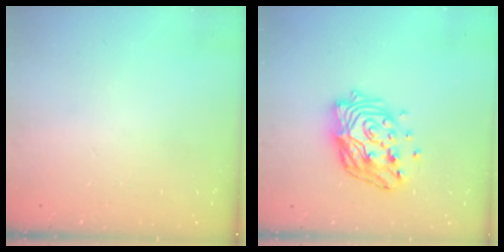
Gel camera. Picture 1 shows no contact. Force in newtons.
{"total": 15.5, "press": 15.4, "slide": 1.4}